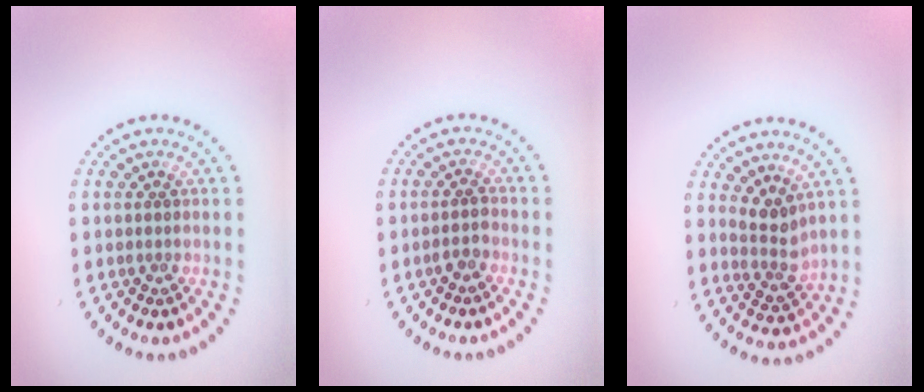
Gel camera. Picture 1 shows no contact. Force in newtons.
{"total": 1.4, "press": 1.3, "slide": 0.6}
{"total": 2.5, "press": 2.0, "slide": 1.5}